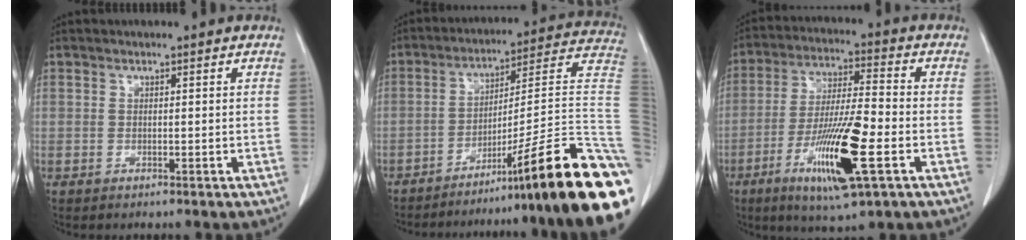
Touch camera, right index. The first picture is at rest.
{"total": 26.6, "force": [-15.4, -0.3, 21.7], "torque": [-0.180, 0.025, -0.232]}
{"total": 15.1, "force": [-5.8, 1.4, 13.8], "torque": [-0.263, -0.022, -0.100]}